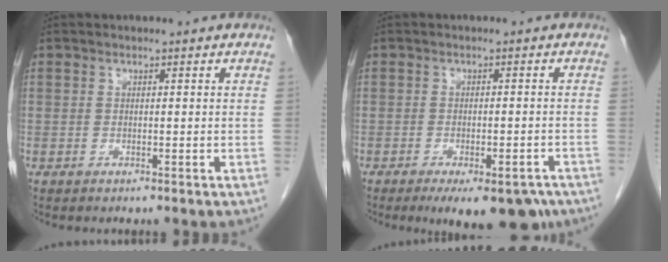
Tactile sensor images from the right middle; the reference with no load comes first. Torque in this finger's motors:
{"motor_torque": [0.84, -0.62, 0.11, 0.08]}